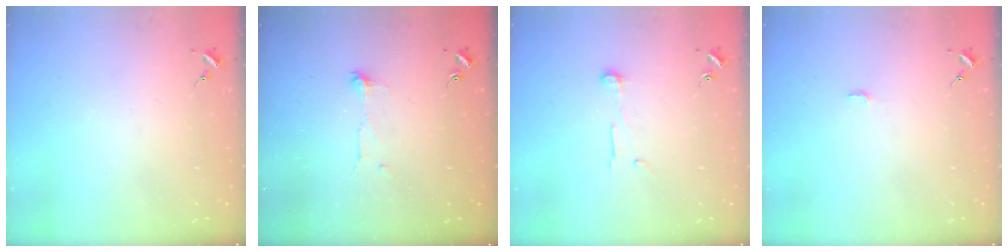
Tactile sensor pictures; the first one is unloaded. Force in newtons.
{"total": 5.6, "press": 5.6, "slide": 0.6}
{"total": 7.3, "press": 7.3, "slide": 0.4}
{"total": 3.2, "press": 3.2, "slide": 0.1}